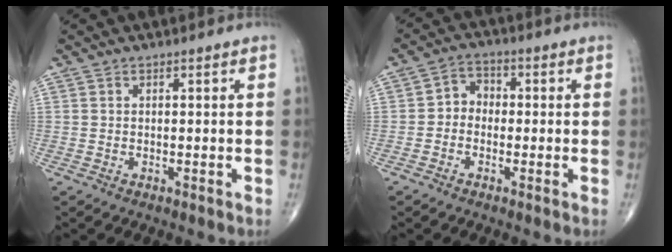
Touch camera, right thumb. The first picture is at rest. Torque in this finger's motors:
{"motor_torque": [-0.31, -0.13, 0.39, 0.09, 0.04]}